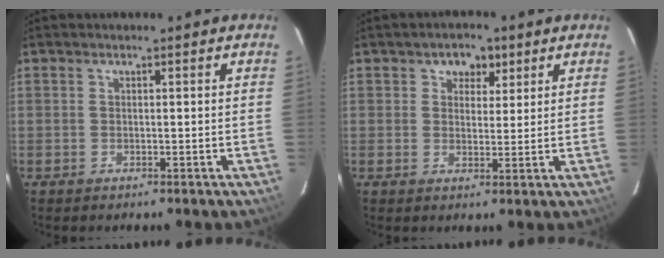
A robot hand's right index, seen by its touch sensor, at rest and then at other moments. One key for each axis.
{"total": 4.3, "fx": 2.2, "fy": 3.3, "fz": 1.7, "tx": -0.013, "ty": 0.005, "tz": 0.032}